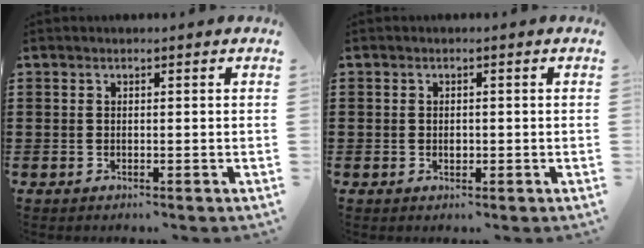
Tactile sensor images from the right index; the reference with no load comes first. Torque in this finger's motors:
{"motor_torque": [1.45, 0.69, 0.00, -0.11]}